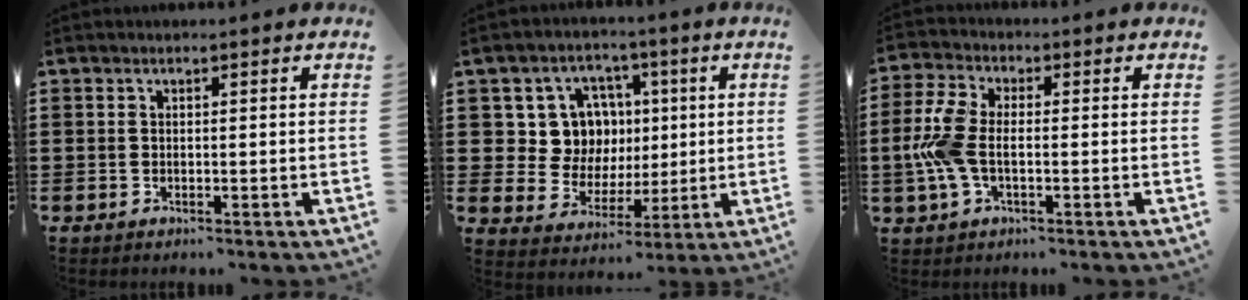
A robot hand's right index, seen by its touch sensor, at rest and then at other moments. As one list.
[{"total": 9.6, "force": [2.2, 8.8, 3.3], "torque": [-0.084, 0.005, 0.047]}, {"total": 7.3, "force": [-0.9, 3.7, 6.2], "torque": [-0.158, -0.006, -0.025]}]